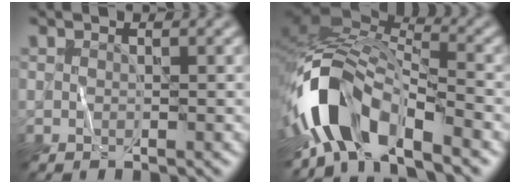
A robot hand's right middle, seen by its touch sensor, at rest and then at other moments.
{"total": 10.1, "force": [-6.0, 4.2, 6.9], "torque": [-0.125, 0.011, -0.121]}